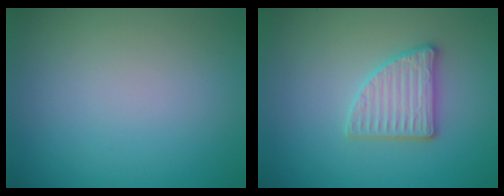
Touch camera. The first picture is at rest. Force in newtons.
{"total": 2.9, "press": 2.8, "slide": 0.5}